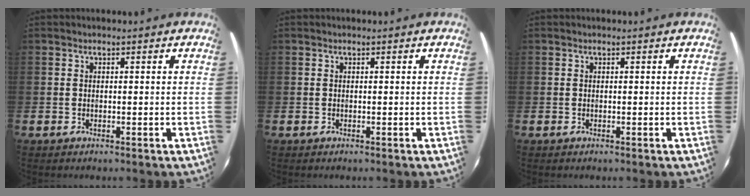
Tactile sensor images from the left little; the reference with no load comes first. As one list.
[{"total": 0.0}, {"total": 0.0}]